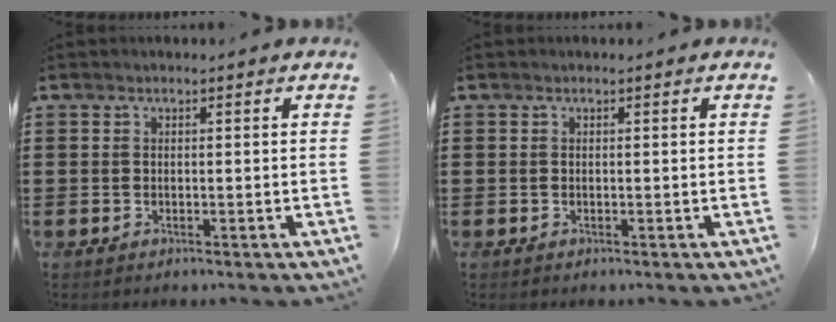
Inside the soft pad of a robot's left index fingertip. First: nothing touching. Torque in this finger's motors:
{"motor_torque": [0.00, 0.00, 0.00, 0.01]}